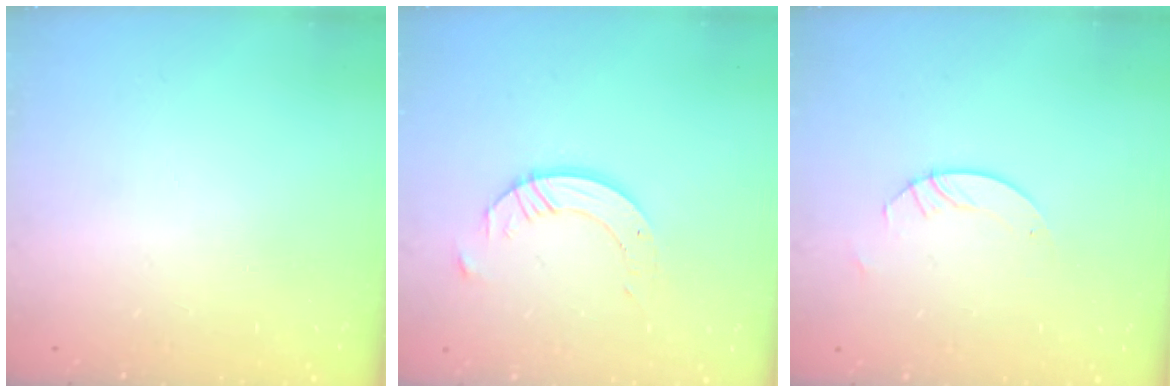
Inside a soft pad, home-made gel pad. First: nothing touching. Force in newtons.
{"total": 8.0, "press": 7.9, "slide": 0.7}
{"total": 3.0, "press": 3.0, "slide": 0.3}